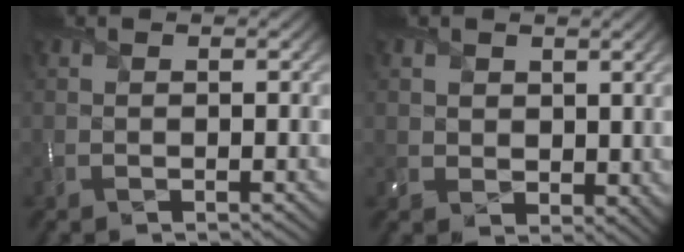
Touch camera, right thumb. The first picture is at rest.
{"total": 3.3, "force": [1.4, 2.7, 1.3], "torque": [-0.049, -0.009, 0.026]}